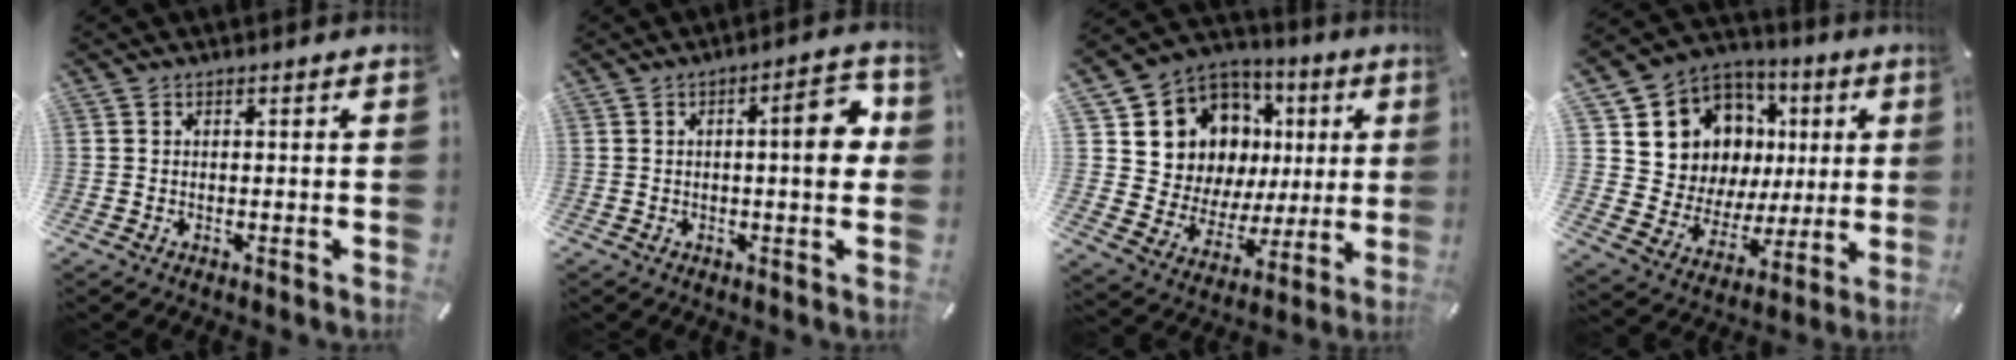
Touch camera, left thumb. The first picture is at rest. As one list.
[{"total": 9.1, "force": [1.0, 2.6, 8.7], "torque": [-0.107, -0.005, 0.005]}, {"total": 13.0, "force": [5.9, 11.1, 3.5], "torque": [-0.075, -0.052, 0.129]}, {"total": 12.5, "force": [5.3, 11.0, 2.8], "torque": [-0.052, -0.053, 0.117]}]